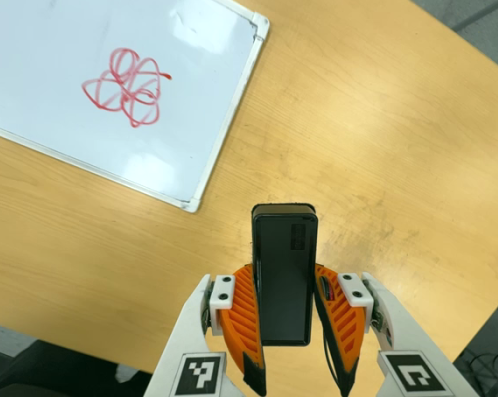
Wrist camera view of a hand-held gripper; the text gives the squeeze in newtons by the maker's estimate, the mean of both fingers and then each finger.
{"total": 4.6, "left": 3.3, "right": 5.9}